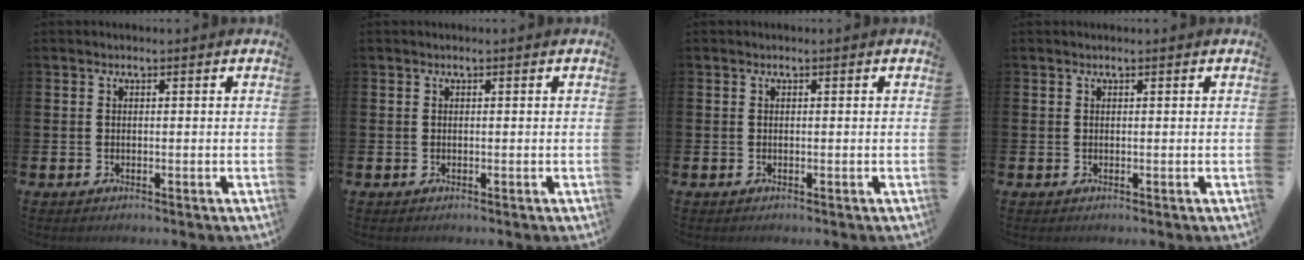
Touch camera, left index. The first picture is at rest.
{"total": 0.0}
{"total": 0.0}
{"total": 0.0}